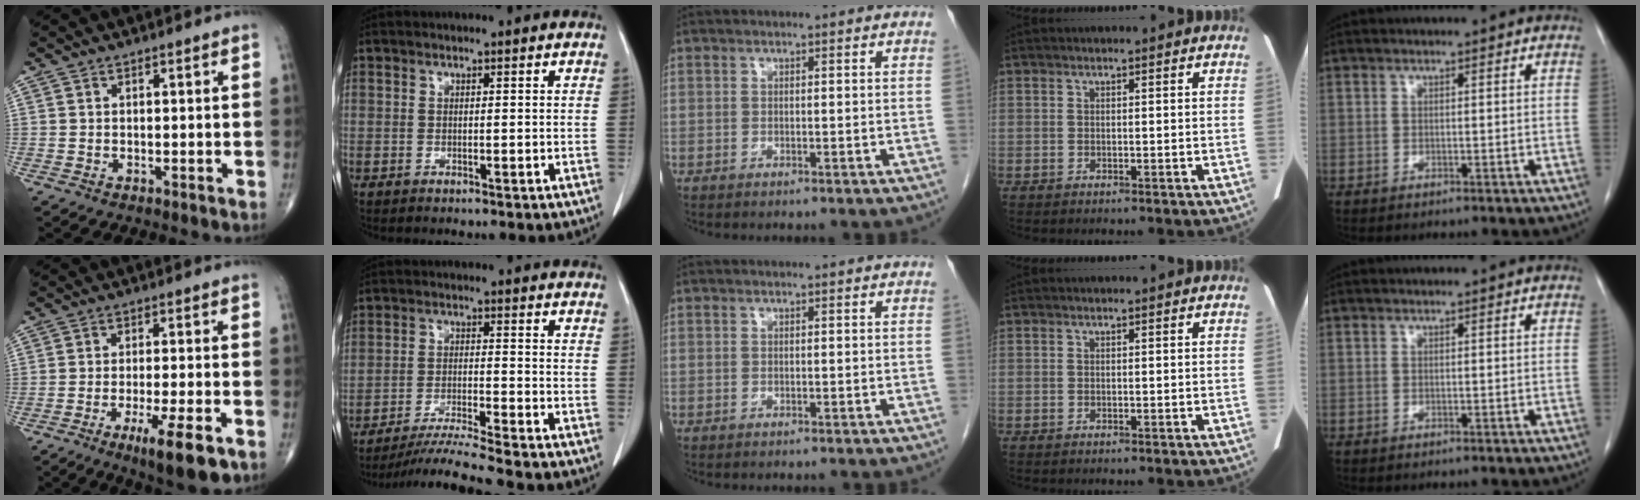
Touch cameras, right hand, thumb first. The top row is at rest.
{"thumb": {"total": 9.8, "force": [-4.9, 1.8, 8.2], "torque": [-0.133, -0.001, -0.073]}, "index": {"total": 8.8, "force": [-7.8, -2.2, 3.2], "torque": [-0.047, -0.024, -0.138]}}